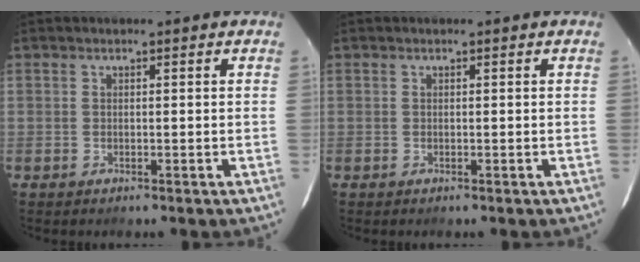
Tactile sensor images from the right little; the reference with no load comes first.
{"total": 0.0}